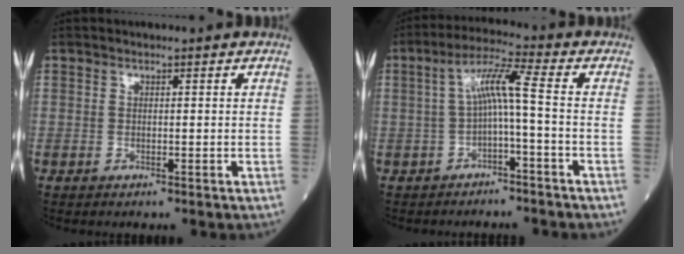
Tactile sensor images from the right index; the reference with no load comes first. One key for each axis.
{"total": 6.0, "fx": -0.5, "fy": -0.2, "fz": 6.0, "tx": -0.112, "ty": 0.026, "tz": -0.007}